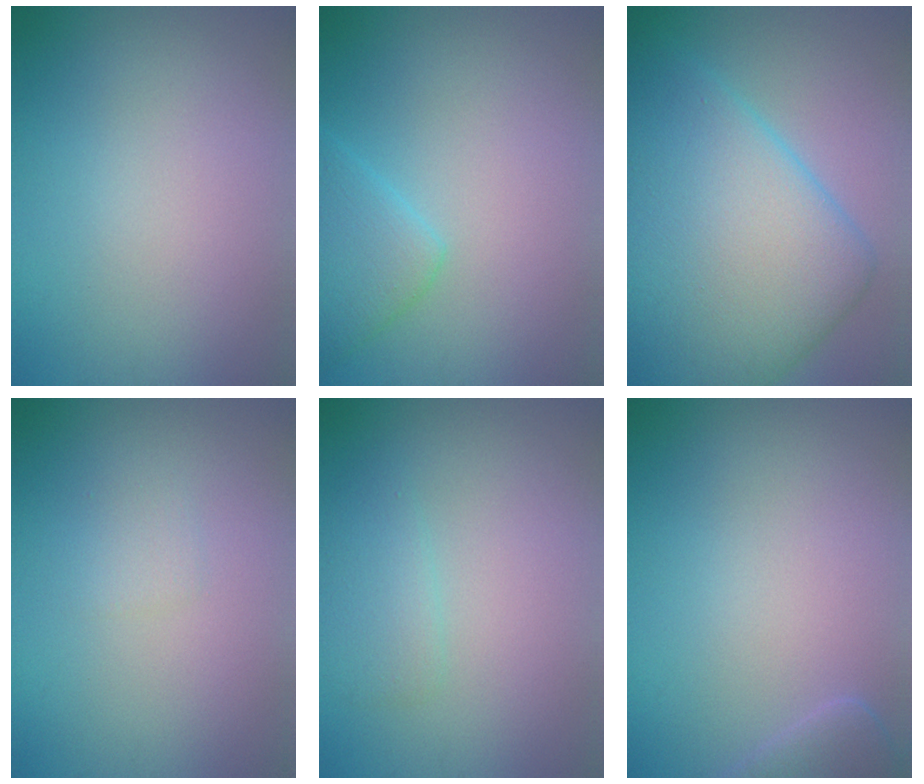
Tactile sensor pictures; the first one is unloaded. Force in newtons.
{"total": 3.4, "press": 3.4, "slide": 0.1}
{"total": 16.2, "press": 16.2, "slide": 0.3}
{"total": 1.0, "press": 1.0, "slide": 0.1}
{"total": 1.9, "press": 1.9, "slide": 0.1}
{"total": 2.3, "press": 2.3, "slide": 0.3}